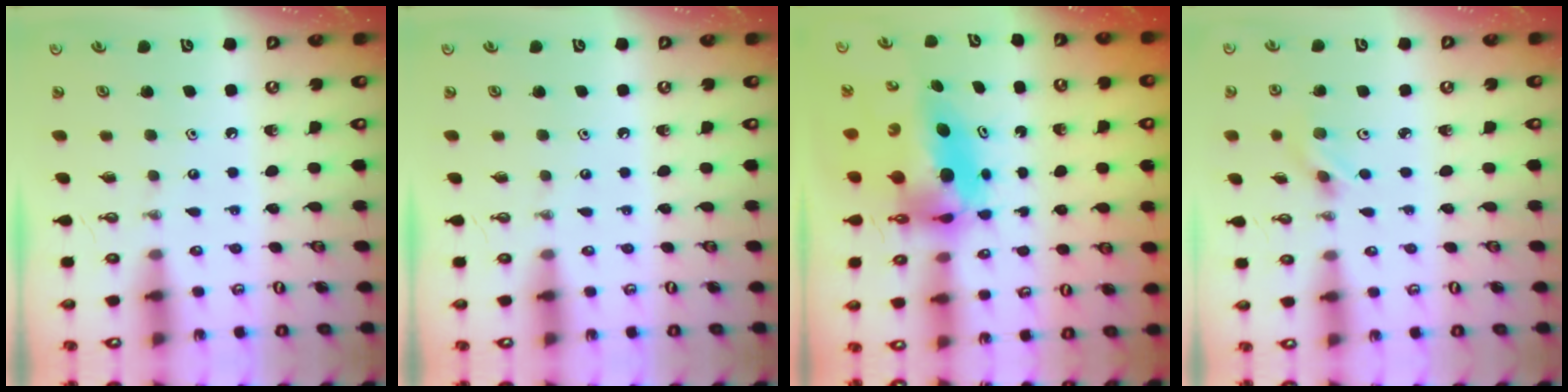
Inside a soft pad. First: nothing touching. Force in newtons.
{"total": 0.0}
{"total": 7.6, "press": 7.4, "slide": 1.6}
{"total": 2.2, "press": 2.1, "slide": 0.6}